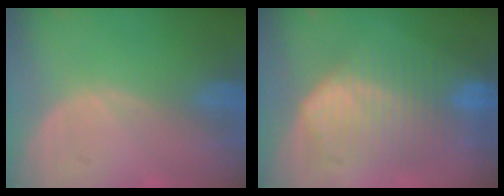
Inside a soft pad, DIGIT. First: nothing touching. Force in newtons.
{"total": 10.5, "press": 10.4, "slide": 0.6}